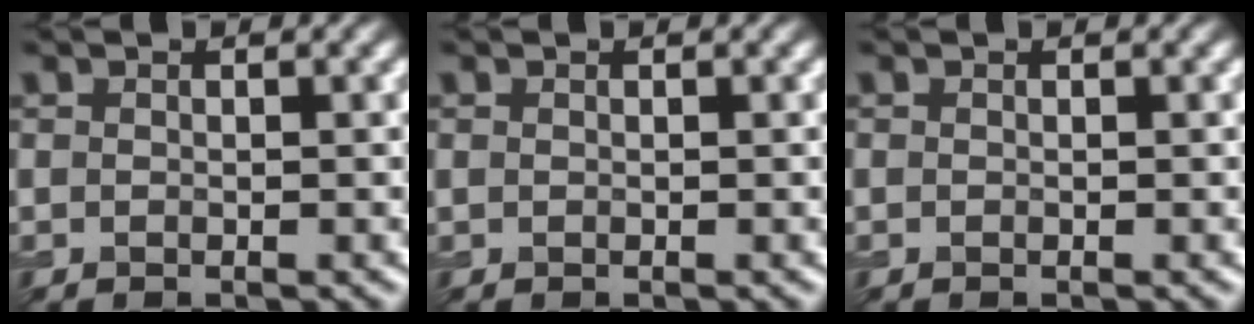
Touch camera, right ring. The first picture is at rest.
{"total": 0.0}
{"total": 0.0}